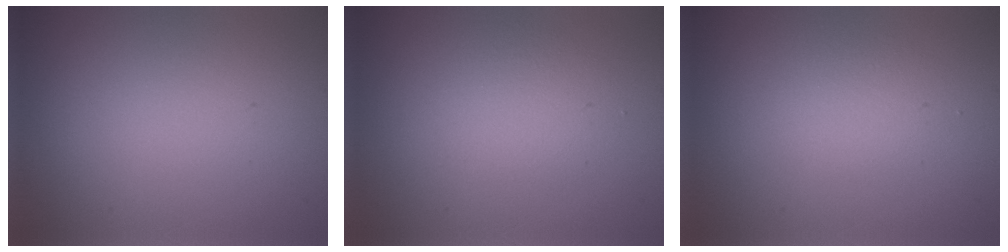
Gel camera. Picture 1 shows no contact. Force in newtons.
{"total": 5.3, "press": 5.2, "slide": 0.2}
{"total": 1.4, "press": 1.4, "slide": 0.1}